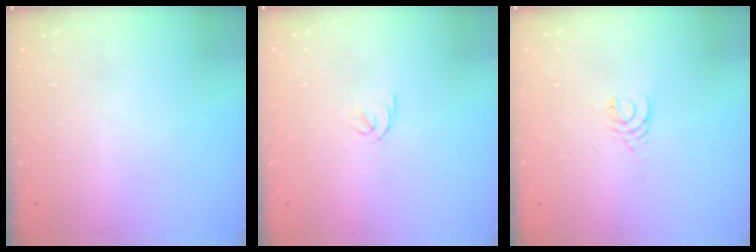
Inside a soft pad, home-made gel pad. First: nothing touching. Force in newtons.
{"total": 2.0, "press": 2.0, "slide": 0.3}
{"total": 3.0, "press": 2.9, "slide": 0.4}